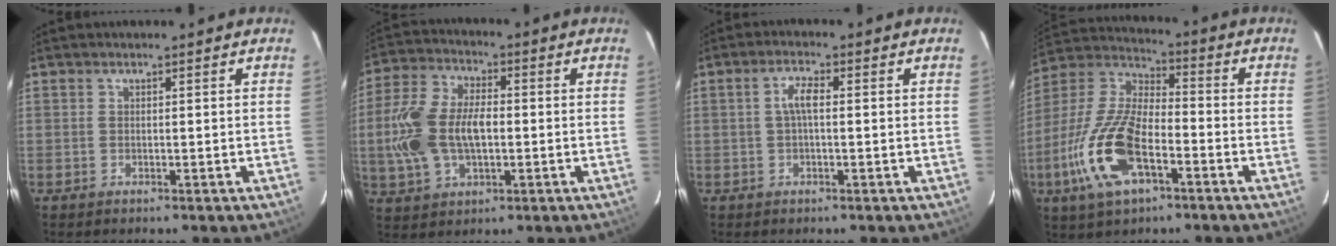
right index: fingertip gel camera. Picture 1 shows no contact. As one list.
[{"total": 14.6, "force": [-1.0, 8.8, 11.6], "torque": [-0.254, 0.013, -0.017]}, {"total": 3.1, "force": [0.1, 0.9, 3.0], "torque": [-0.060, 0.008, 0.002]}, {"total": 17.8, "force": [-7.1, 7.6, 14.5], "torque": [-0.319, -0.012, -0.140]}]